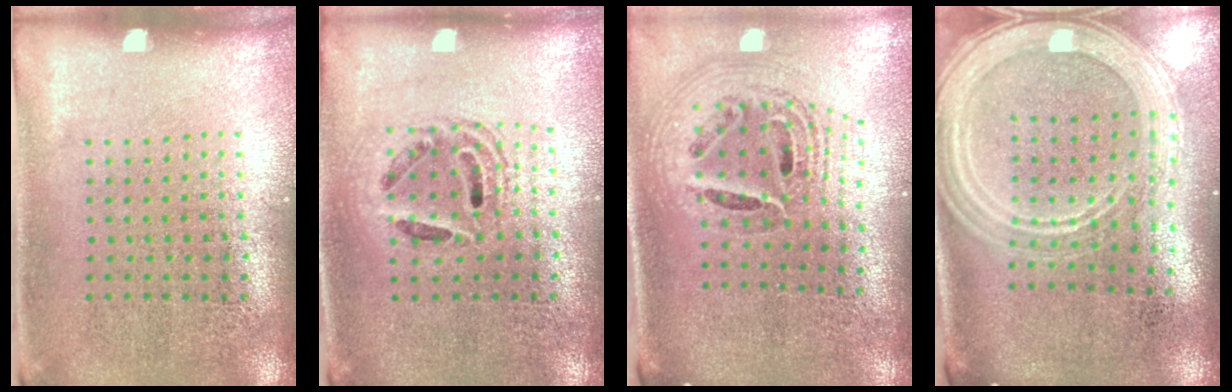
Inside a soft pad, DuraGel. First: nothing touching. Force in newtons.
{"total": 1.3, "press": 1.2, "slide": 0.5}
{"total": 1.8, "press": 1.5, "slide": 1.1}
{"total": 2.7, "press": 2.3, "slide": 1.5}